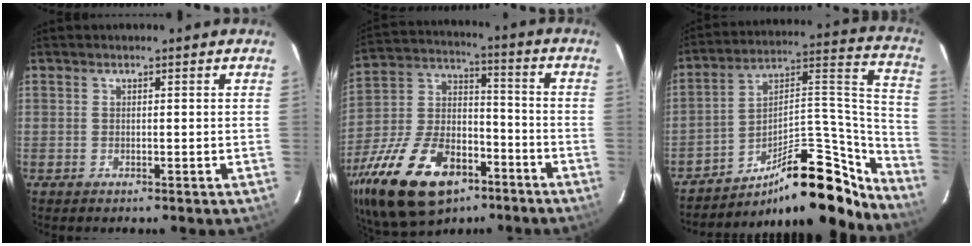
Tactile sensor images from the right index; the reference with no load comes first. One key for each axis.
{"total": 26.0, "fx": -14.8, "fy": 14.3, "fz": 15.9, "tx": -0.338, "ty": -0.003, "tz": -0.242}
{"total": 23.6, "fx": -19.4, "fy": 6.9, "fz": 11.5, "tx": -0.133, "ty": 0.059, "tz": -0.286}